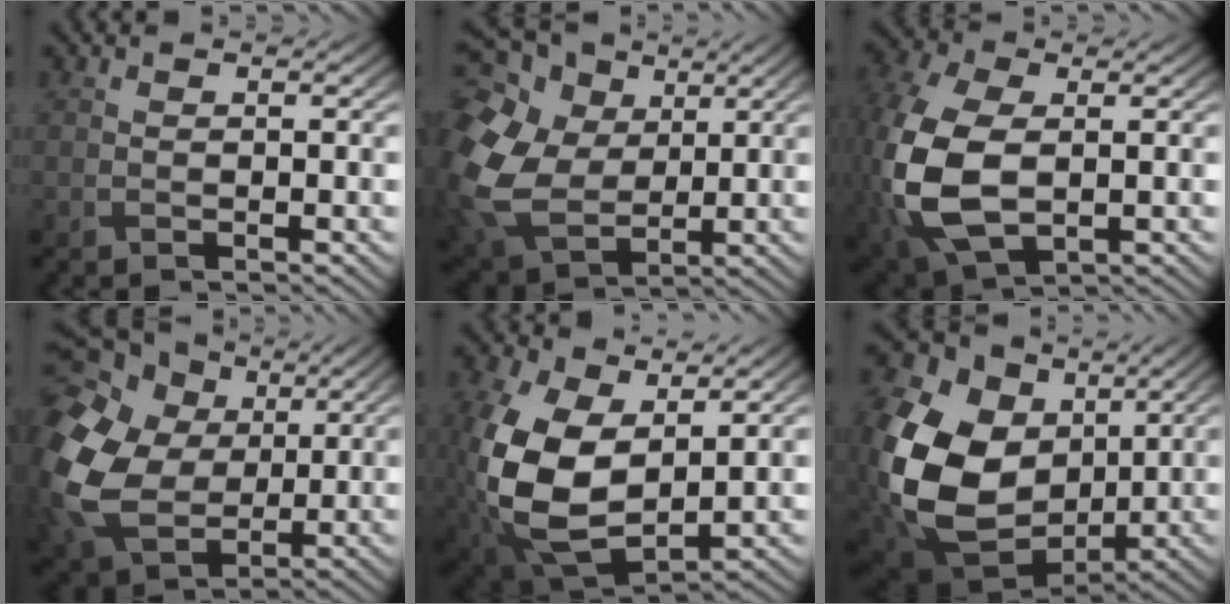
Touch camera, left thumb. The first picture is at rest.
{"total": 16.0, "force": [3.8, 12.1, 9.8], "torque": [-0.298, 0.000, 0.105]}
{"total": 13.9, "force": [-0.9, 9.1, 10.5], "torque": [-0.307, -0.032, 0.003]}
{"total": 19.2, "force": [4.4, 15.1, 11.0], "torque": [-0.344, 0.012, 0.110]}
{"total": 14.1, "force": [0.6, 9.1, 10.8], "torque": [-0.277, -0.018, 0.022]}
{"total": 19.1, "force": [0.9, 14.5, 12.4], "torque": [-0.324, -0.037, 0.050]}